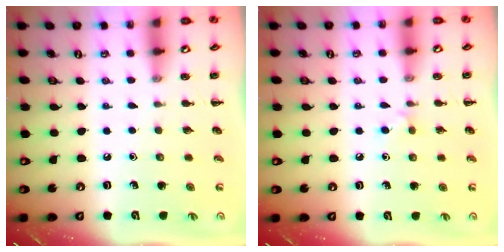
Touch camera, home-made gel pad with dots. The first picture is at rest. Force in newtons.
{"total": 3.8, "press": 3.6, "slide": 1.4}